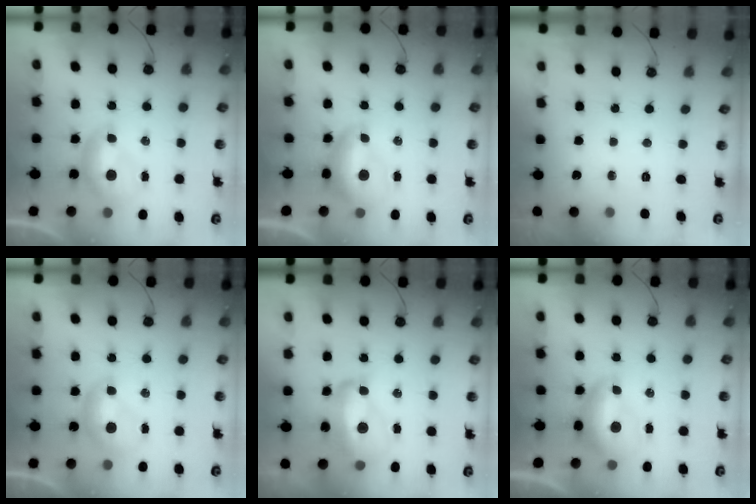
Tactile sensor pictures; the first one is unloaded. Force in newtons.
{"total": 1.2, "press": 1.1, "slide": 0.4}
{"total": 0.0}
{"total": 0.0}
{"total": 7.9, "press": 7.7, "slide": 1.4}
{"total": 1.2, "press": 1.1, "slide": 0.4}